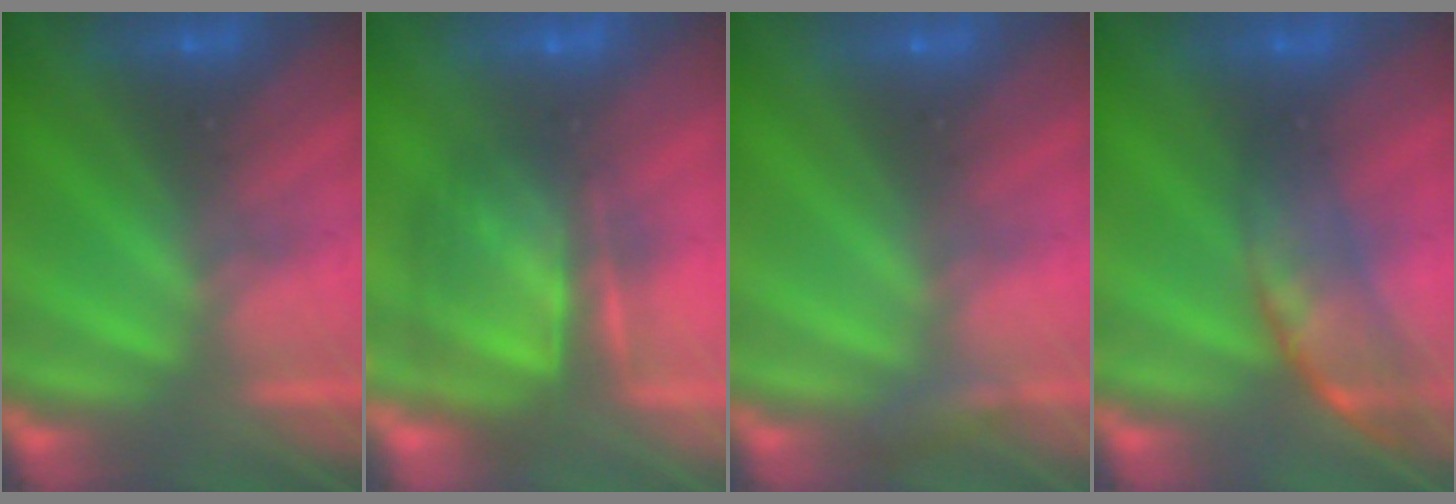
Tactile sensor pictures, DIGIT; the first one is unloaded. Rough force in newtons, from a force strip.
{"total": 6.5}
{"total": 2.3}
{"total": 2.4}